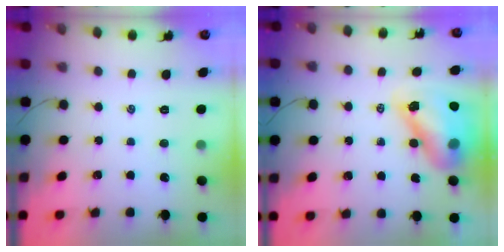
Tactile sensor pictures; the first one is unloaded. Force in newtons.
{"total": 14.1, "press": 13.5, "slide": 3.9}